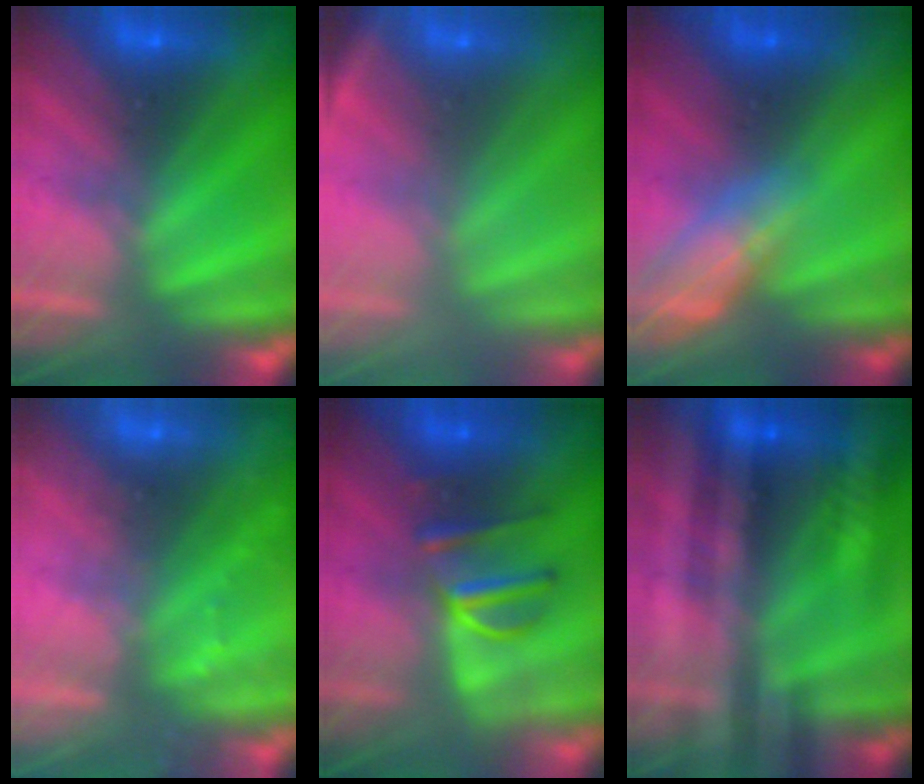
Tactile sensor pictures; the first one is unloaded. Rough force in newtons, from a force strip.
{"total": 2.5}
{"total": 2.5}
{"total": 2.2}
{"total": 2.9}
{"total": 2.6}